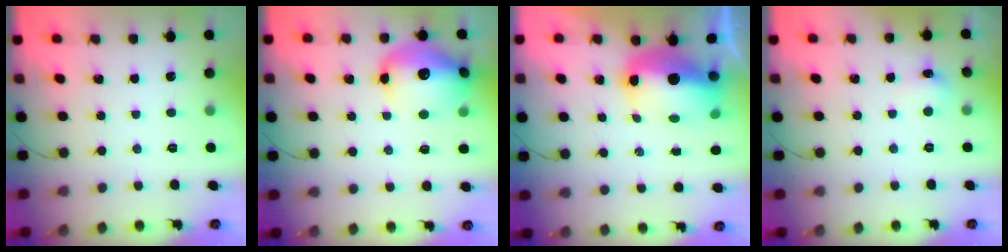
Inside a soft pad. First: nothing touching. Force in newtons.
{"total": 16.1, "press": 15.8, "slide": 2.9}
{"total": 10.3, "press": 10.1, "slide": 2.1}
{"total": 5.9, "press": 5.6, "slide": 1.6}